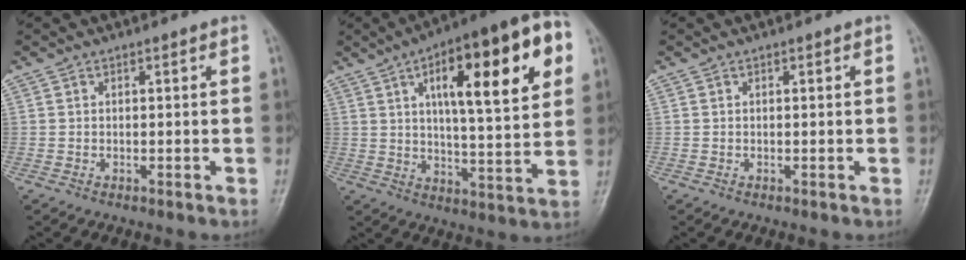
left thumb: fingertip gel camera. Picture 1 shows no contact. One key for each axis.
{"total": 23.4, "fx": 8.2, "fy": 7.2, "fz": 20.7, "tx": -0.275, "ty": 0.001, "tz": 0.113}
{"total": 0.0}